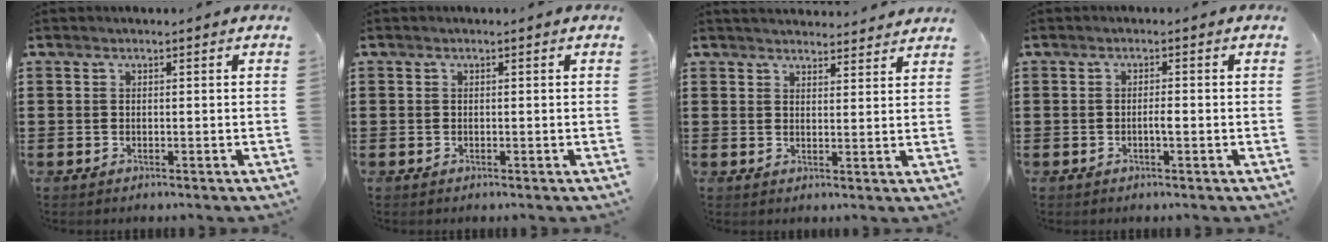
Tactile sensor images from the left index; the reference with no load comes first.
{"total": 0.0}
{"total": 2.8, "force": [2.8, 0.2, -0.1], "torque": [0.002, -0.013, 0.051]}
{"total": 1.4, "force": [-0.4, 0.2, 1.3], "torque": [-0.026, 0.000, -0.008]}